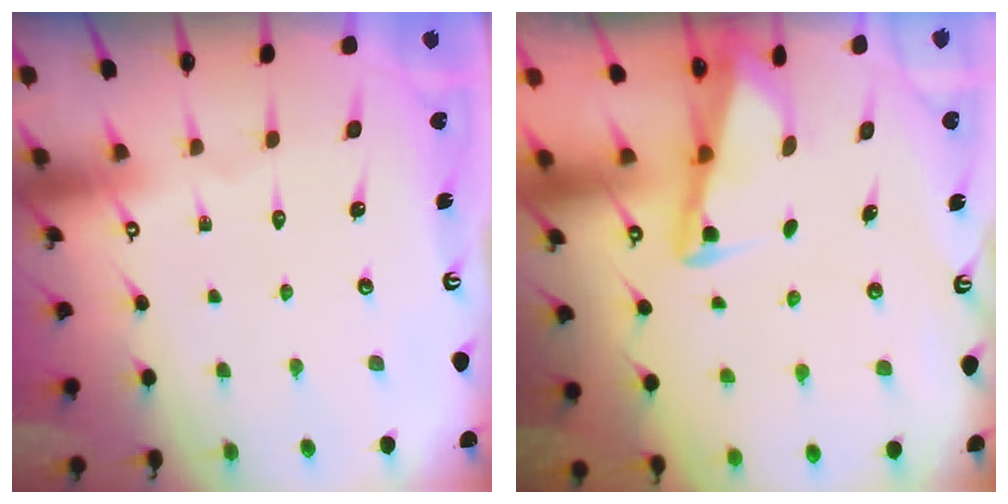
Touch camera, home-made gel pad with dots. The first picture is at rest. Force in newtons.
{"total": 3.0, "press": 2.9, "slide": 0.4}